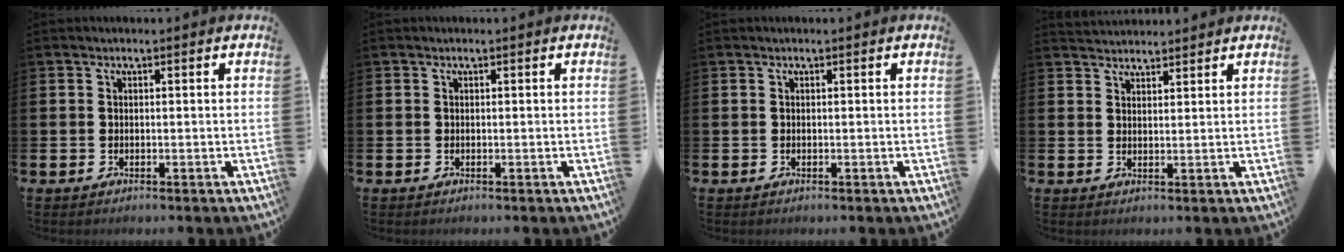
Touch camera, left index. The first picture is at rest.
{"total": 0.0}
{"total": 0.0}
{"total": 2.7, "force": [2.6, 0.6, -0.2], "torque": [0.012, -0.015, 0.046]}